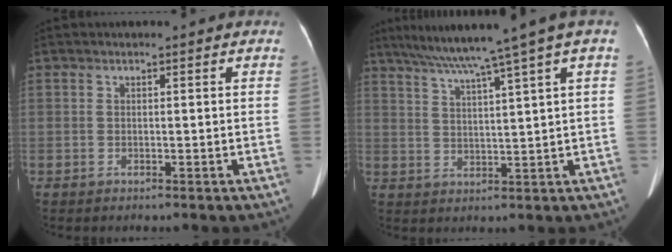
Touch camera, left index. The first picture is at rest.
{"total": 10.6, "force": [7.6, -2.4, 7.0], "torque": [-0.108, 0.011, 0.114]}